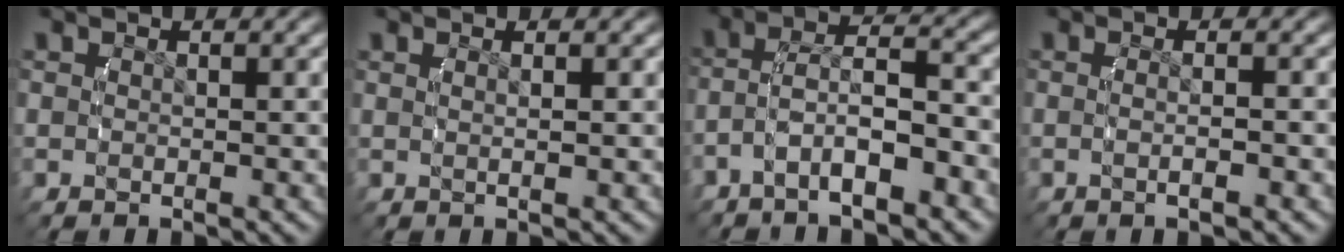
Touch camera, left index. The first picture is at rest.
{"total": 1.3, "force": [0.4, -0.9, 0.8], "torque": [-0.011, 0.003, 0.010]}
{"total": 3.8, "force": [-1.7, 1.4, 3.2], "torque": [-0.070, -0.002, -0.025]}
{"total": 1.8, "force": [-0.7, -0.7, 1.5], "torque": [-0.027, 0.003, -0.008]}